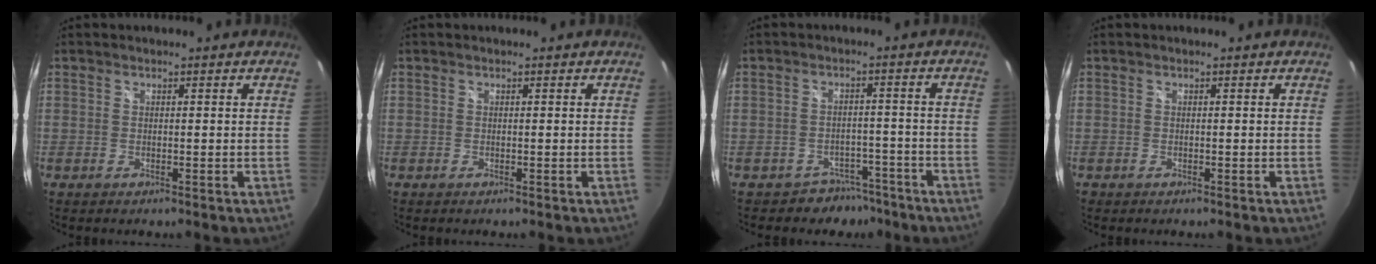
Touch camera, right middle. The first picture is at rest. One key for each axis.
{"total": 0.0}
{"total": 6.0, "fx": -4.6, "fy": 3.8, "fz": -0.1, "tx": 0.007, "ty": 0.028, "tz": -0.059}
{"total": 0.0}